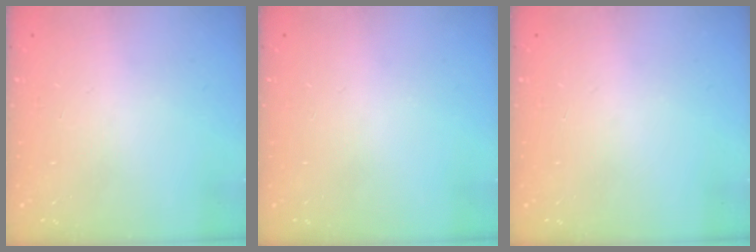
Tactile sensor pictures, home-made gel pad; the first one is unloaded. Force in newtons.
{"total": 0.0}
{"total": 0.0}